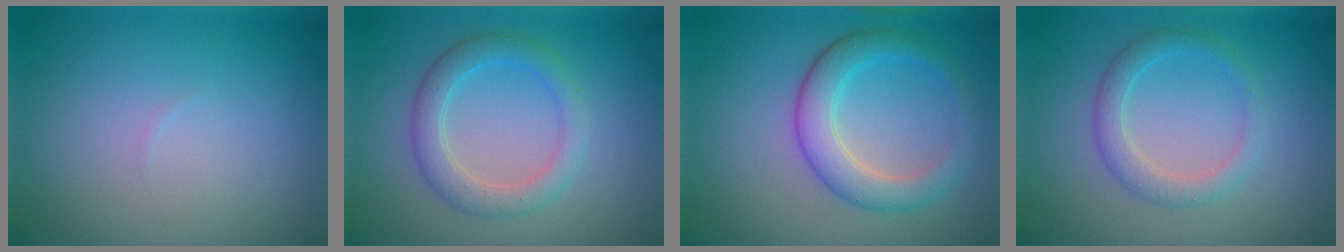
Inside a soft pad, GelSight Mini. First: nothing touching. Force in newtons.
{"total": 3.1, "press": 3.1, "slide": 0.1}
{"total": 4.2, "press": 4.2, "slide": 0.1}
{"total": 2.4, "press": 2.4, "slide": 0.1}